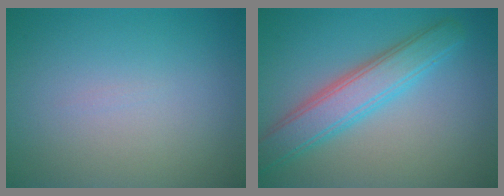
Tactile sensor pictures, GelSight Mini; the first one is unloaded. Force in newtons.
{"total": 4.9, "press": 4.9, "slide": 0.3}